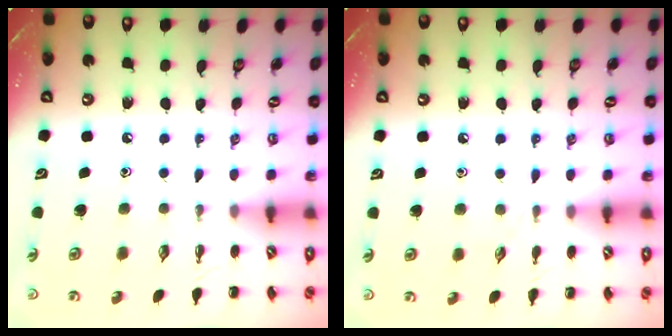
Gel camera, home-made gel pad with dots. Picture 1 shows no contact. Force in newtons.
{"total": 3.0, "press": 2.8, "slide": 1.1}